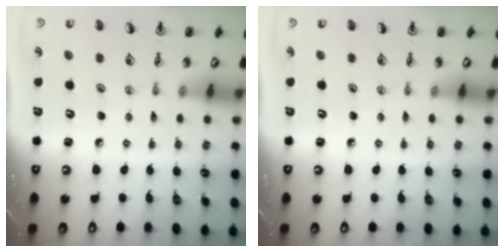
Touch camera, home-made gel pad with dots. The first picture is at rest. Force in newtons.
{"total": 0.0}